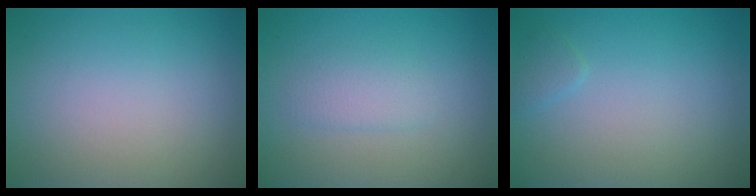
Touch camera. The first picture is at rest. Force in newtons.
{"total": 1.7, "press": 1.7, "slide": 0.1}
{"total": 0.8, "press": 0.8, "slide": 0.1}